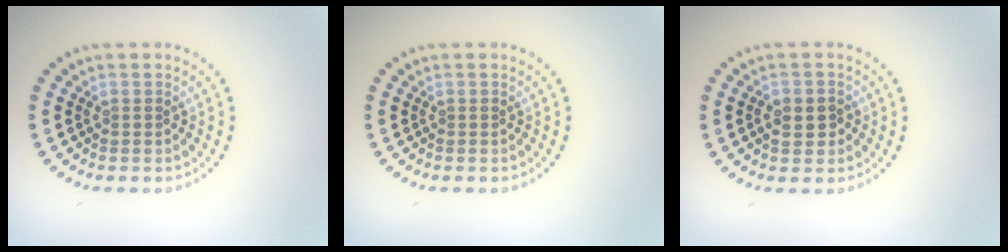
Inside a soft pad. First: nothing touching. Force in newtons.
{"total": 0.0}
{"total": 2.4, "press": 2.4, "slide": 0.5}